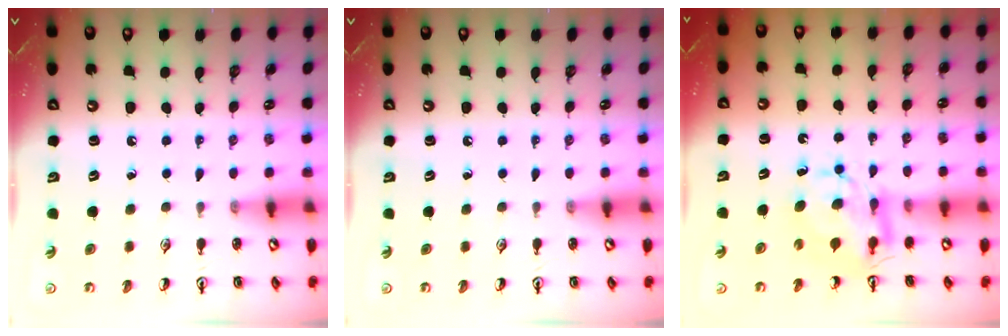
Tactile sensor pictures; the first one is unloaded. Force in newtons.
{"total": 0.0}
{"total": 6.9, "press": 6.9, "slide": 0.6}